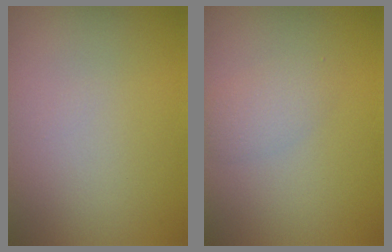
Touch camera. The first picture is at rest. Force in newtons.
{"total": 1.8, "press": 1.8, "slide": 0.1}